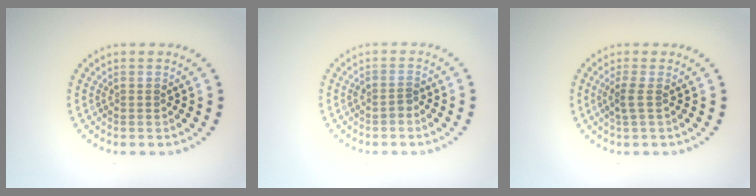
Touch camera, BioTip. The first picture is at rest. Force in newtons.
{"total": 1.0, "press": 0.8, "slide": 0.6}
{"total": 1.6, "press": 1.1, "slide": 1.1}